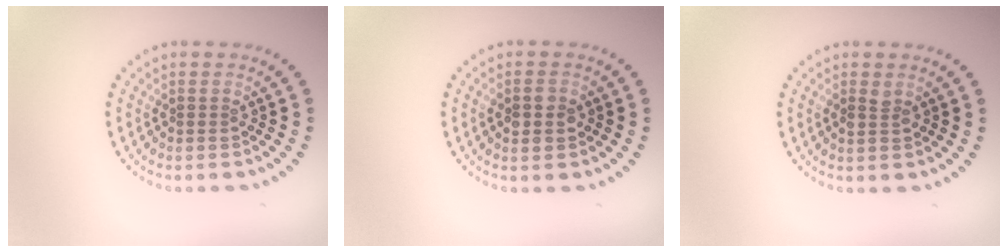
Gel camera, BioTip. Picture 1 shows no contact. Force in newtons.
{"total": 2.1, "press": 2.1, "slide": 0.4}
{"total": 1.0, "press": 0.9, "slide": 0.3}